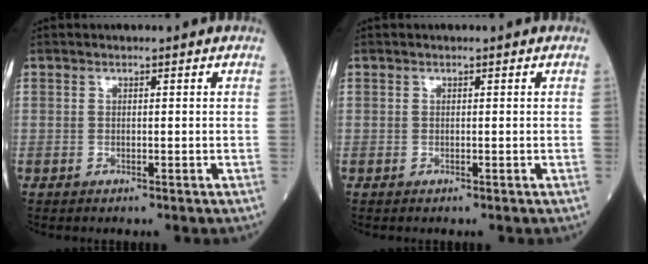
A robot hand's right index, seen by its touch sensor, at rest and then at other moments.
{"total": 0.0}